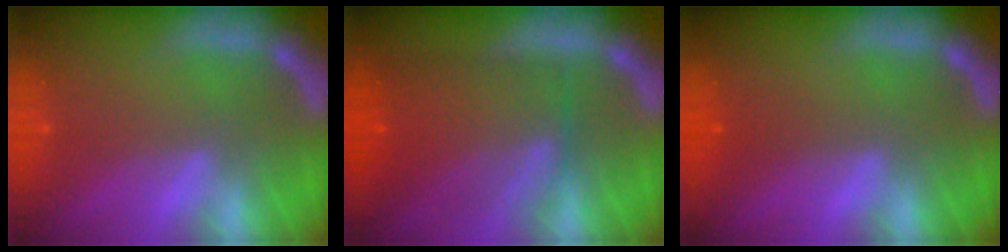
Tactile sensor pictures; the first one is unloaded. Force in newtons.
{"total": 8.6}
{"total": 0.9}